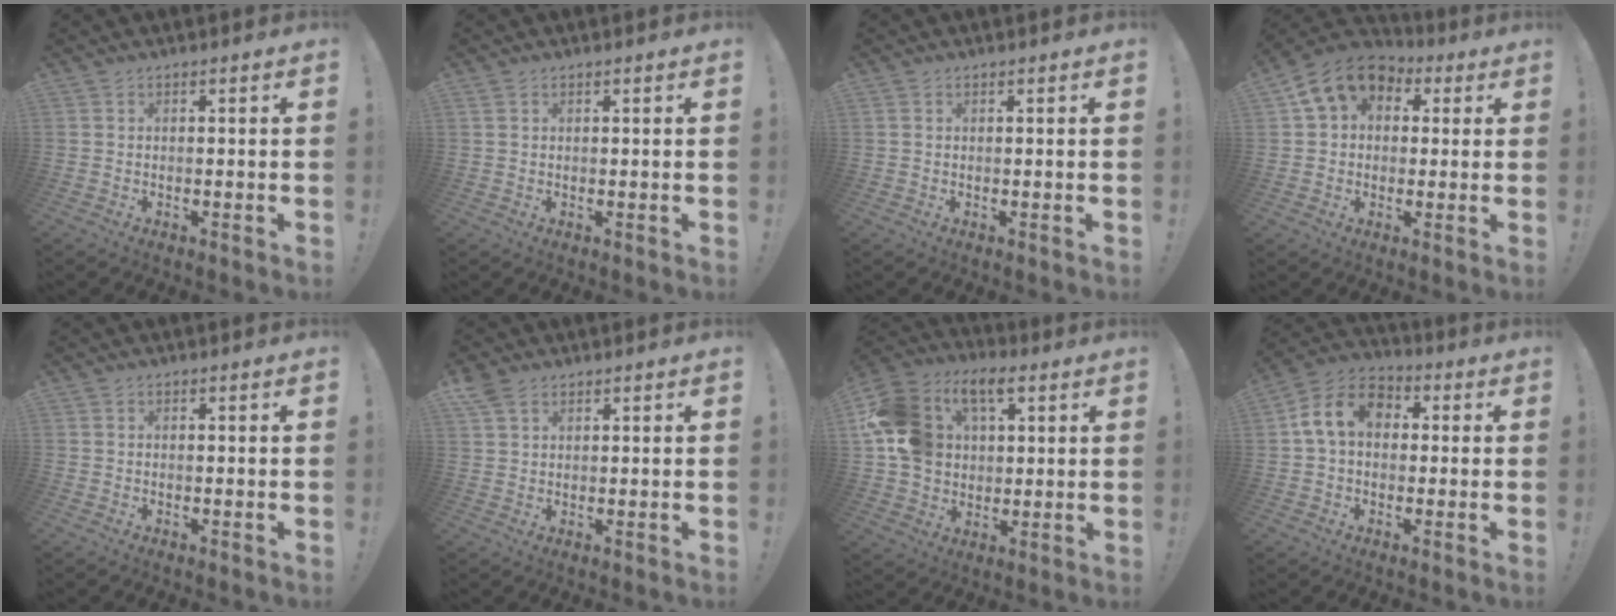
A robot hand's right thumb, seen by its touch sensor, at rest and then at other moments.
{"total": 1.2, "force": [0.7, 0.8, 0.6], "torque": [-0.010, 0.000, 0.013]}
{"total": 0.6, "force": [0.3, 0.5, 0.3], "torque": [-0.011, 0.004, 0.007]}
{"total": 12.6, "force": [5.5, 9.5, 6.2], "torque": [-0.097, -0.015, 0.108]}
{"total": 0.6, "force": [-0.5, 0.4, 0.0], "torque": [0.002, 0.001, -0.009]}
{"total": 4.4, "force": [2.7, 2.7, 2.2], "torque": [-0.034, -0.010, 0.051]}
{"total": 18.1, "force": [6.5, 13.2, 10.5], "torque": [-0.197, -0.017, 0.124]}
{"total": 11.9, "force": [2.4, 8.4, 8.1], "torque": [-0.146, 0.019, 0.051]}